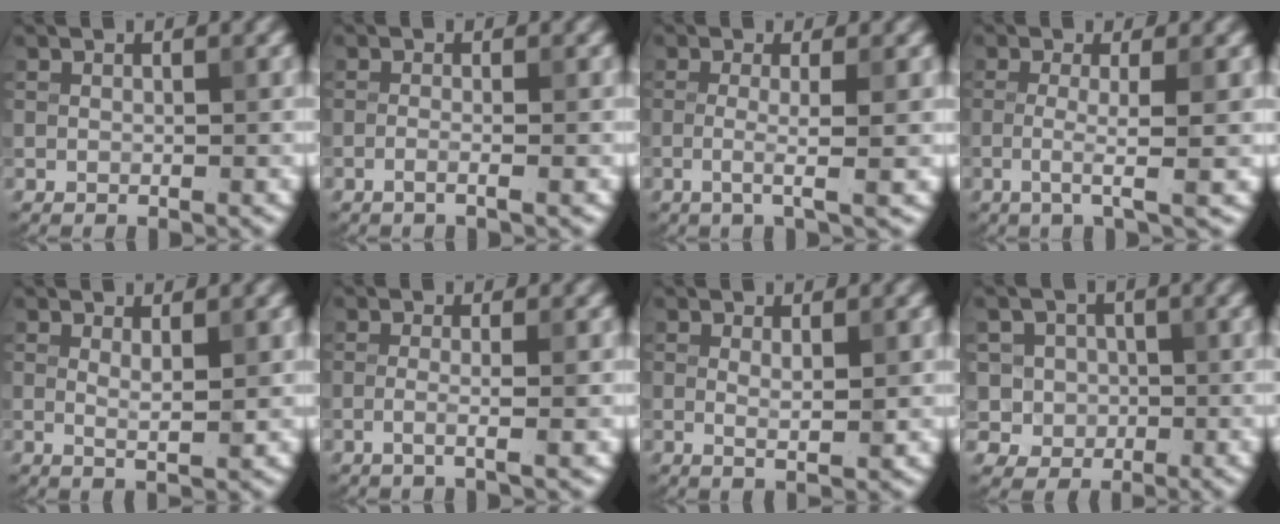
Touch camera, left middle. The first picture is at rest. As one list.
[{"total": 1.6, "force": [-0.5, 0.5, 1.4], "torque": [-0.017, -0.003, -0.017]}, {"total": 2.8, "force": [-0.3, 0.6, 2.7], "torque": [-0.043, -0.008, -0.013]}, {"total": 3.1, "force": [-0.5, 0.5, 3.1], "torque": [-0.052, -0.008, -0.016]}, {"total": 1.5, "force": [0.6, 0.2, 1.4], "torque": [-0.022, -0.008, 0.009]}, {"total": 2.2, "force": [-0.4, 0.7, 2.1], "torque": [-0.030, -0.004, -0.016]}, {"total": 1.6, "force": [0.3, 0.3, 1.6], "torque": [-0.025, -0.005, 0.004]}, {"total": 4.3, "force": [0.3, 4.1, 1.1], "torque": [-0.006, 0.017, -0.002]}]